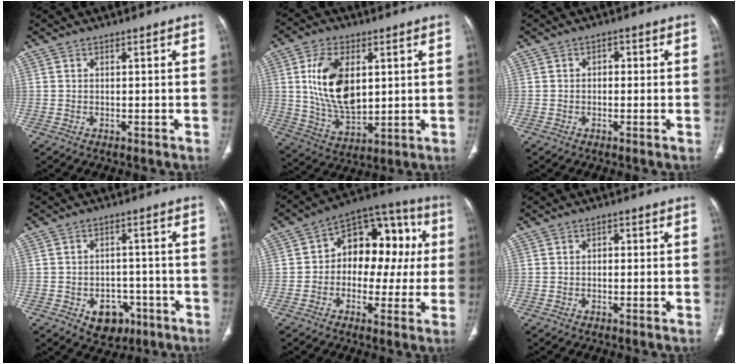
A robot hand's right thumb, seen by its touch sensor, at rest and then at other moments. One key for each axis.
{"total": 14.7, "fx": 2.9, "fy": 8.5, "fz": 11.6, "tx": -0.198, "ty": -0.017, "tz": 0.064}
{"total": 1.8, "fx": 0.0, "fy": 1.4, "fz": 1.2, "tx": -0.007, "ty": 0.007, "tz": -0.006}
{"total": 7.4, "fx": -3.4, "fy": 5.5, "fz": 3.5, "tx": -0.015, "ty": 0.028, "tz": -0.040}
{"total": 16.9, "fx": 1.4, "fy": 11.2, "fz": 12.5, "tx": -0.109, "ty": 0.051, "tz": 0.009}
{"total": 1.4, "fx": 0.1, "fy": 1.0, "fz": 0.9, "tx": -0.005, "ty": 0.005, "tz": -0.004}